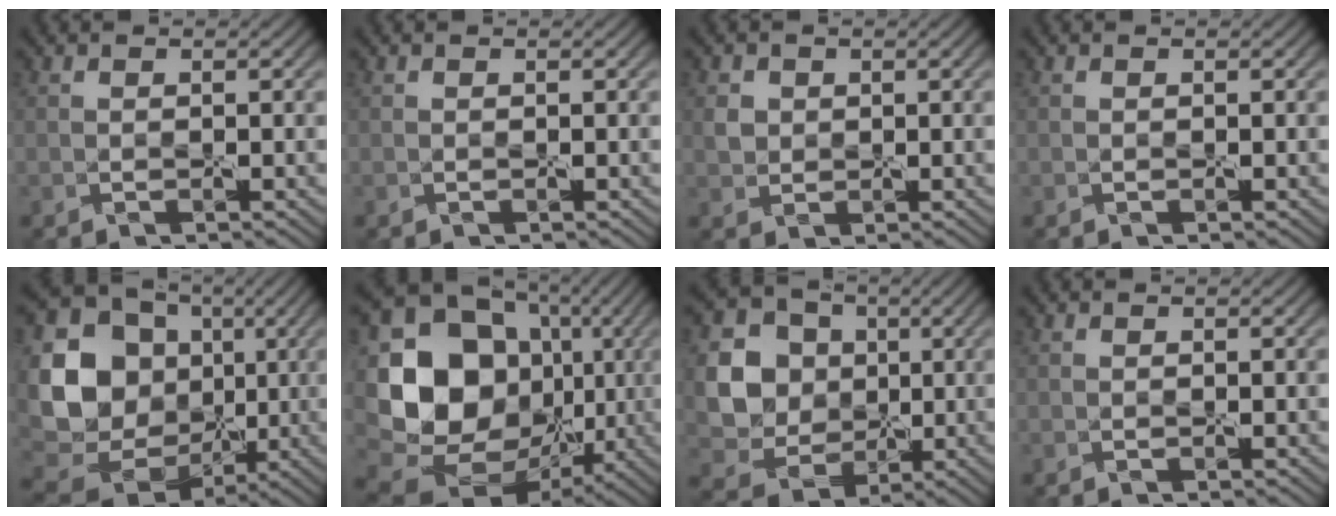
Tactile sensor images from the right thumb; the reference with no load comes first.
{"total": 0.0}
{"total": 1.6, "force": [1.0, 1.3, 0.0], "torque": [0.003, 0.004, 0.011]}
{"total": 0.0}
{"total": 15.9, "force": [1.2, 14.2, 7.0], "torque": [-0.182, -0.012, 0.036]}
{"total": 17.5, "force": [0.7, 14.8, 9.3], "torque": [-0.210, -0.022, 0.032]}
{"total": 7.8, "force": [1.7, 7.1, 2.7], "torque": [-0.084, -0.002, 0.021]}
{"total": 0.0}